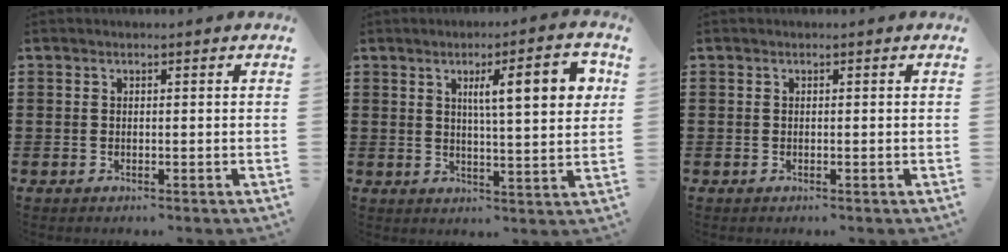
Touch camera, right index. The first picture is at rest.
{"total": 9.5, "force": [3.3, 2.0, 8.7], "torque": [-0.139, -0.002, 0.044]}
{"total": 0.0}